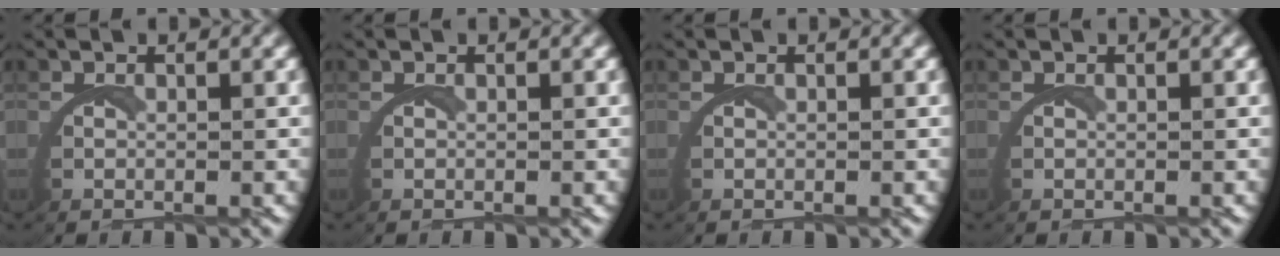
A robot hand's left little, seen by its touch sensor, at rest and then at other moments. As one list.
[{"total": 0.0}, {"total": 0.0}, {"total": 0.0}]